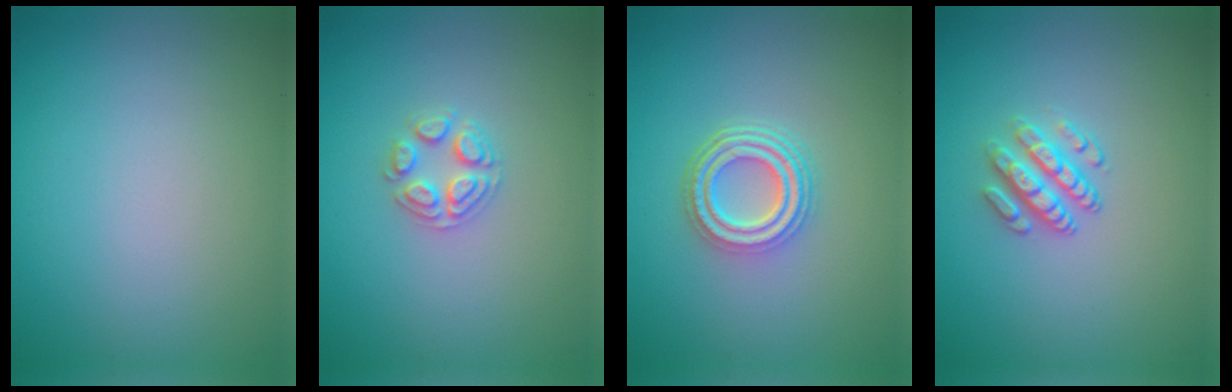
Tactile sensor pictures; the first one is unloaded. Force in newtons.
{"total": 2.5, "press": 2.5, "slide": 0.3}
{"total": 4.8, "press": 3.5, "slide": 3.3}
{"total": 2.9, "press": 2.5, "slide": 1.4}